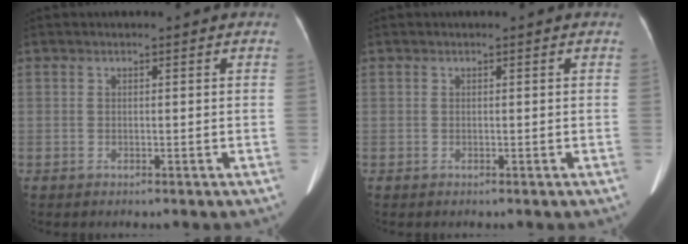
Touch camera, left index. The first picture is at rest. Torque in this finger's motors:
{"motor_torque": [0.08, 0.07, 0.00, 0.01]}